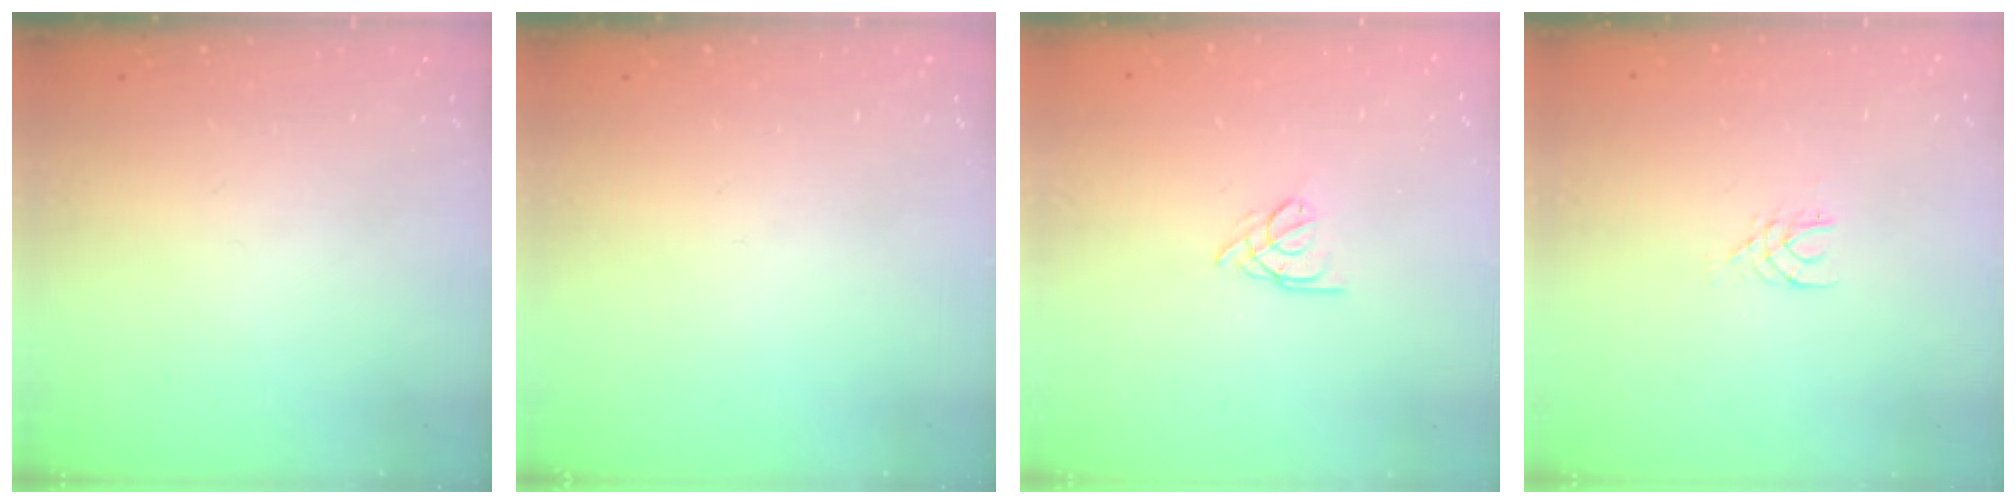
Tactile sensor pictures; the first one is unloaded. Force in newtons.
{"total": 0.0}
{"total": 2.5, "press": 2.5, "slide": 0.7}
{"total": 3.1, "press": 3.0, "slide": 0.4}